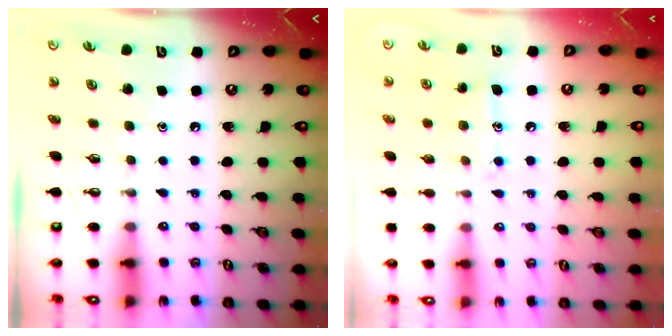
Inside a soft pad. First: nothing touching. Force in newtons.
{"total": 9.2, "press": 9.1, "slide": 0.7}